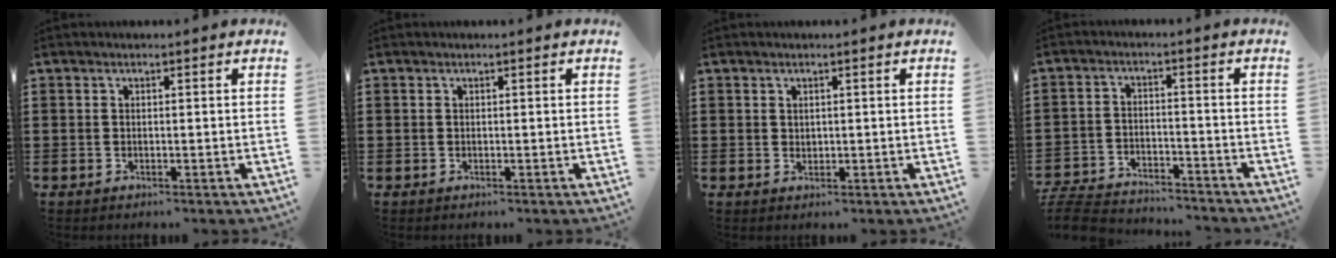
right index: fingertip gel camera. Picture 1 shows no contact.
{"total": 0.0}
{"total": 0.9, "force": [0.7, 0.5, 0.2], "torque": [-0.006, 0.002, 0.014]}
{"total": 5.9, "force": [-5.7, 0.8, 1.0], "torque": [-0.033, 0.004, -0.118]}